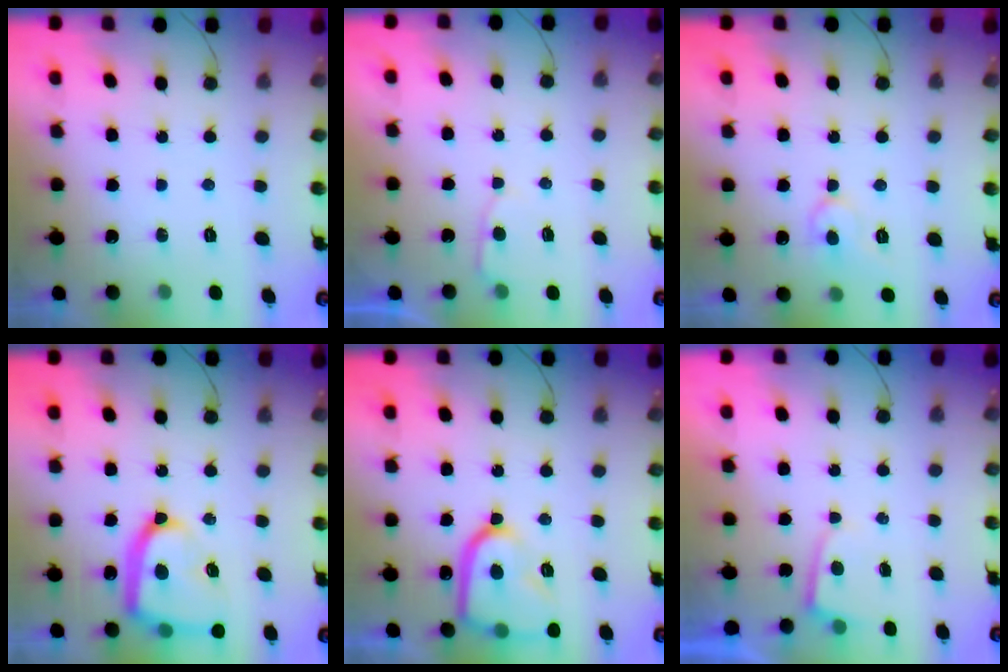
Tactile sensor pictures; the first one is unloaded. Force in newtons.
{"total": 2.7, "press": 2.7, "slide": 0.3}
{"total": 7.7, "press": 7.7, "slide": 0.7}
{"total": 18.1, "press": 18.1, "slide": 1.7}
{"total": 15.8, "press": 15.7, "slide": 1.3}
{"total": 2.3, "press": 2.3, "slide": 0.2}